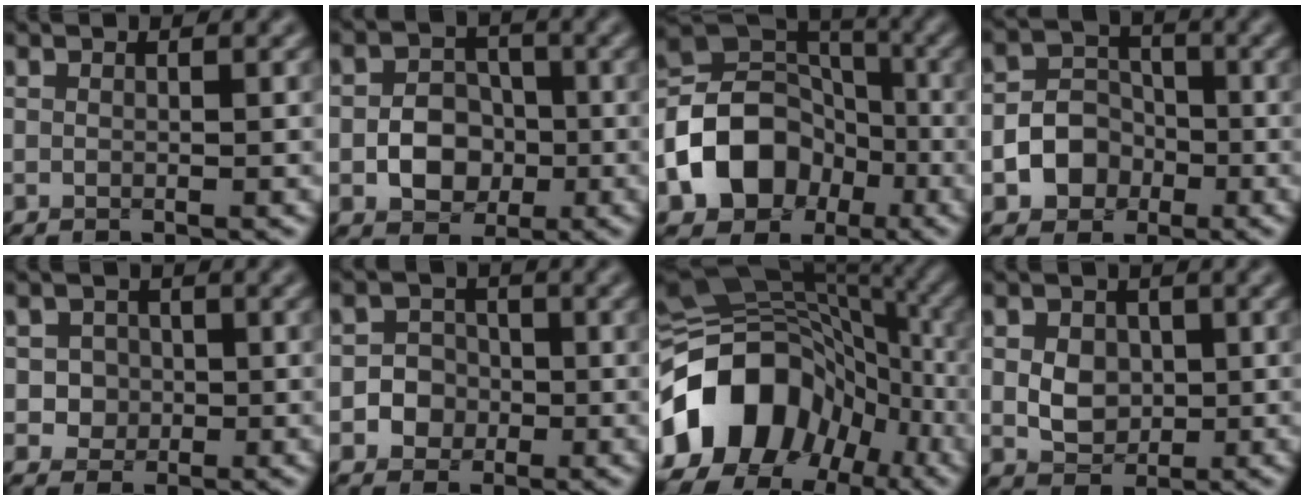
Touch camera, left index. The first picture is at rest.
{"total": 4.4, "force": [-1.2, 3.4, 2.6], "torque": [-0.035, 0.000, -0.022]}
{"total": 9.8, "force": [-3.9, 7.4, 5.1], "torque": [-0.082, 0.001, -0.079]}
{"total": 4.4, "force": [-1.7, 3.6, 1.8], "torque": [-0.012, 0.004, -0.045]}
{"total": 2.4, "force": [-0.2, 2.2, 0.8], "torque": [0.001, 0.003, -0.007]}
{"total": 3.6, "force": [-1.2, 3.3, 0.7], "torque": [0.009, 0.011, -0.039]}
{"total": 15.2, "force": [-5.5, 10.9, 9.1], "torque": [-0.173, -0.002, -0.108]}
{"total": 3.6, "force": [0.1, 2.8, 2.2], "torque": [-0.040, 0.002, -0.006]}